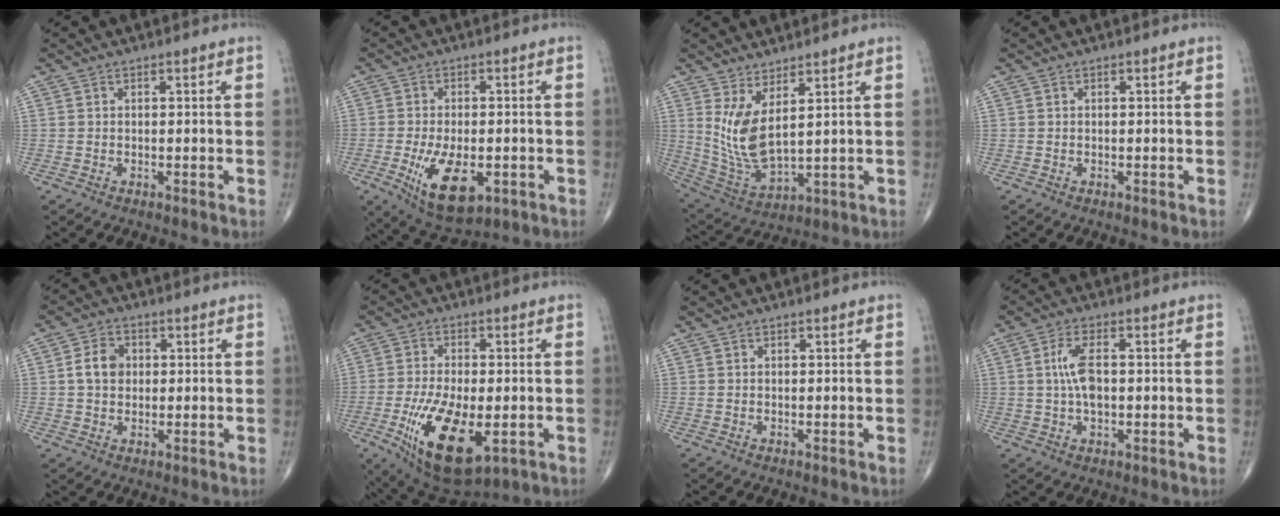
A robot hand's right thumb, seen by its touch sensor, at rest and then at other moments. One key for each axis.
{"total": 11.8, "fx": -3.6, "fy": 5.8, "fz": 9.5, "tx": -0.158, "ty": -0.007, "tz": -0.046}
{"total": 10.1, "fx": 3.7, "fy": 3.5, "fz": 8.7, "tx": -0.184, "ty": -0.043, "tz": 0.088}
{"total": 0.0}
{"total": 5.3, "fx": 0.6, "fy": 4.2, "fz": 3.3, "tx": -0.049, "ty": 0.008, "tz": 0.006}
{"total": 16.9, "fx": -5.2, "fy": 7.8, "fz": 14.0, "tx": -0.260, "ty": -0.008, "tz": -0.068}
{"total": 0.0}
{"total": 6.0, "fx": 0.4, "fy": 2.8, "fz": 5.3, "tx": -0.110, "ty": 0.007, "tz": 0.004}